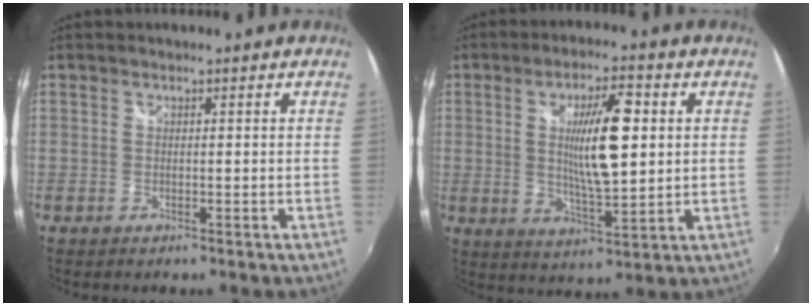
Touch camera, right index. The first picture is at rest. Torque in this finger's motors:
{"motor_torque": [1.13, 1.01, 0.33, 0.09]}